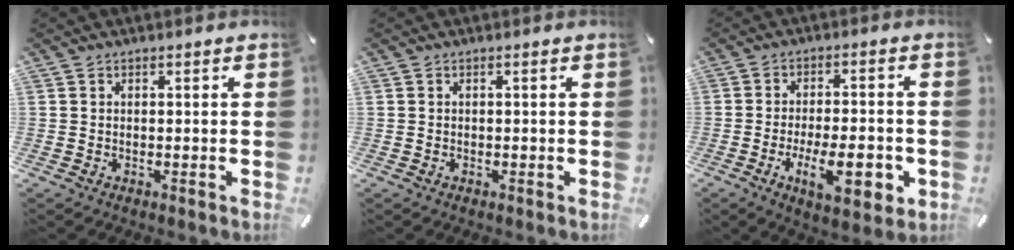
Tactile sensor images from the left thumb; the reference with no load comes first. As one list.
[{"total": 0.0}, {"total": 13.7, "force": [-3.9, 5.2, 12.0], "torque": [-0.184, -0.001, -0.058]}]